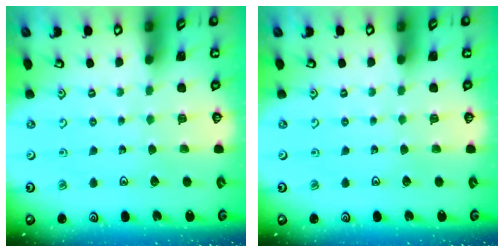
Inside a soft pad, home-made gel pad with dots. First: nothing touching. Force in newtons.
{"total": 0.0}